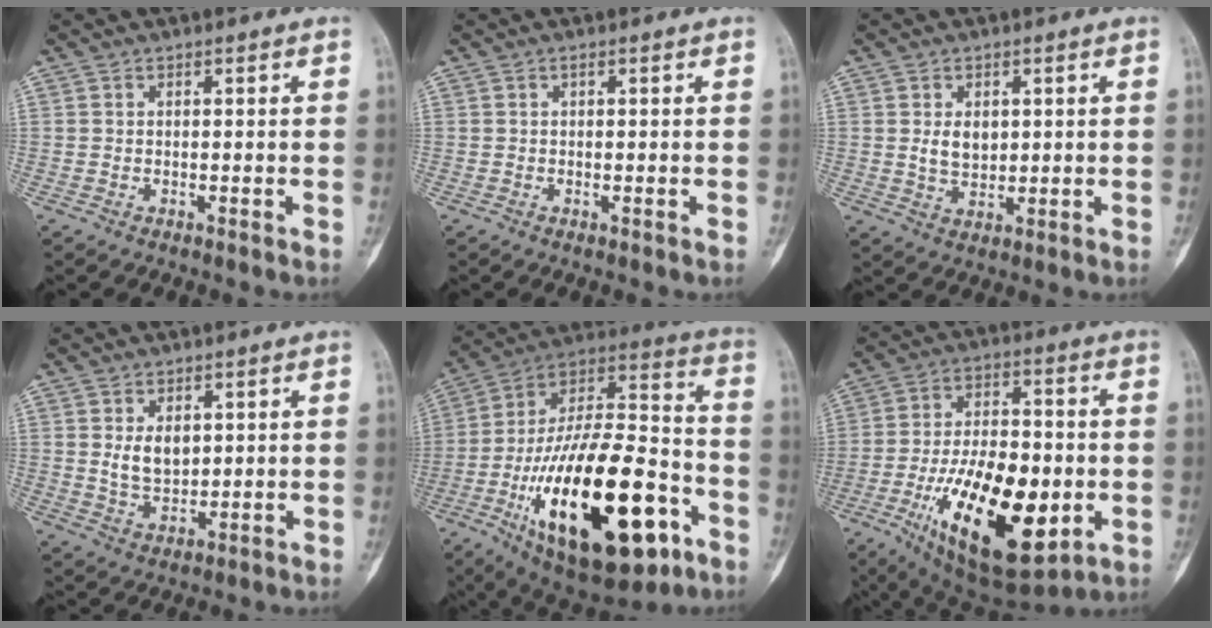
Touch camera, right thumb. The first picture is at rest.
{"total": 0.8, "force": [0.0, 0.3, 0.8], "torque": [-0.014, 0.001, 0.002]}
{"total": 4.5, "force": [1.0, 3.1, 3.0], "torque": [-0.039, -0.010, 0.024]}
{"total": 5.5, "force": [1.5, 3.6, 3.9], "torque": [-0.053, -0.016, 0.035]}
{"total": 35.1, "force": [-13.2, 15.0, 28.8], "torque": [-0.496, 0.054, -0.199]}
{"total": 25.2, "force": [-6.8, 11.8, 21.2], "torque": [-0.364, -0.002, -0.093]}